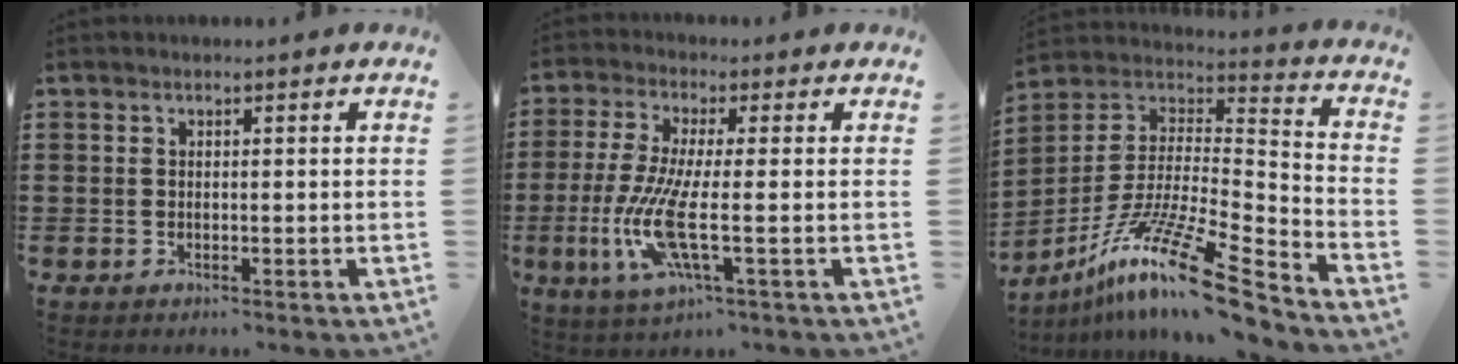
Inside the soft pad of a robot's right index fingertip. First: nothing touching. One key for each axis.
{"total": 9.5, "fx": -2.2, "fy": 1.5, "fz": 9.2, "tx": -0.219, "ty": -0.037, "tz": -0.046}
{"total": 15.7, "fx": -11.0, "fy": 1.7, "fz": 11.0, "tx": -0.209, "ty": 0.021, "tz": -0.205}